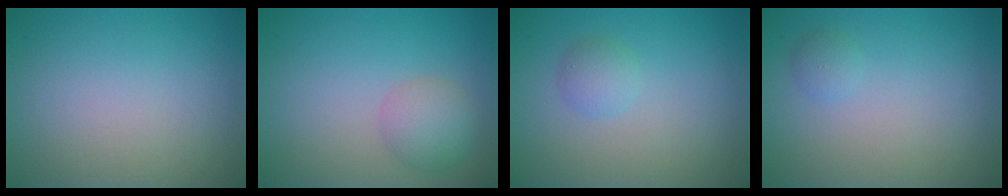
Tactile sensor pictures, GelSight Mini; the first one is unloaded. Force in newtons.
{"total": 2.8, "press": 2.8, "slide": 0.1}
{"total": 1.5, "press": 1.5, "slide": 0.0}
{"total": 0.9, "press": 0.9, "slide": 0.0}